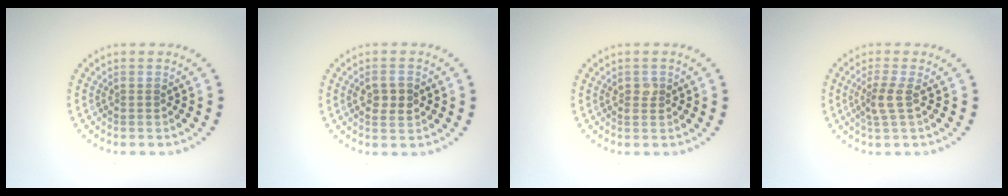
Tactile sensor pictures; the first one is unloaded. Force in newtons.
{"total": 2.3, "press": 2.3, "slide": 0.0}
{"total": 1.2, "press": 1.2, "slide": 0.1}
{"total": 2.0, "press": 1.6, "slide": 1.3}